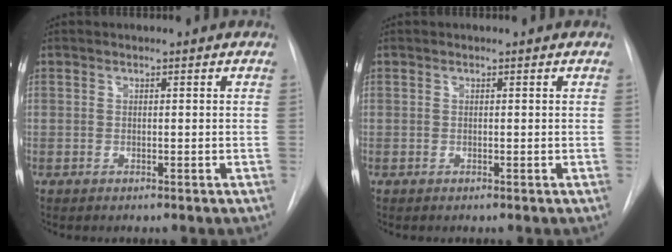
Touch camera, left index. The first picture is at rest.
{"total": 0.0}